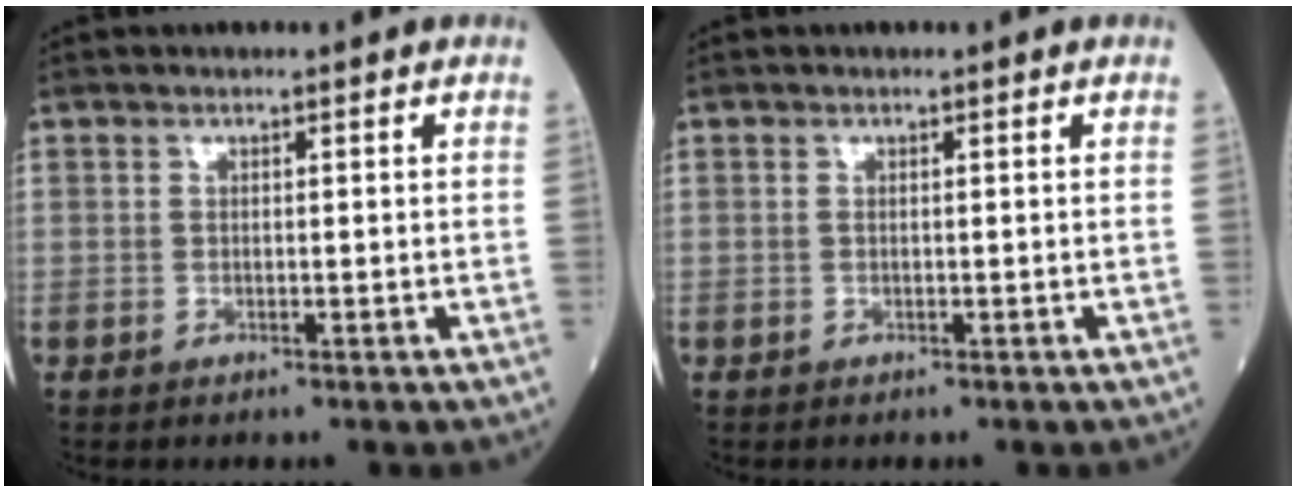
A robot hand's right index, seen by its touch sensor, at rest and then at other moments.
{"total": 0.0}